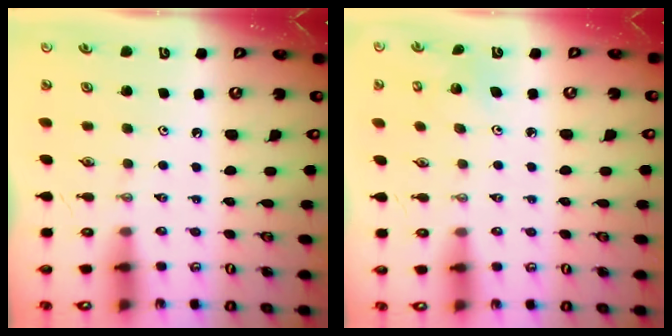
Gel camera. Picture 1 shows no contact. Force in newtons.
{"total": 2.3, "press": 2.3, "slide": 0.2}